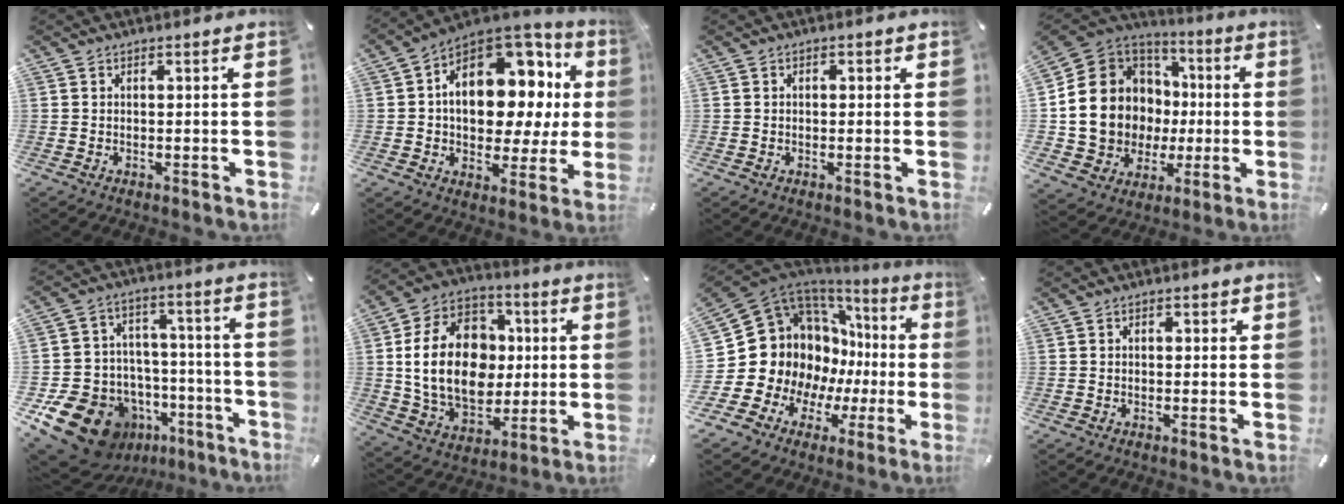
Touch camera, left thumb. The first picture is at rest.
{"total": 20.6, "force": [5.2, 13.2, 14.9], "torque": [-0.207, -0.041, 0.087]}
{"total": 1.1, "force": [-0.1, 0.9, 0.5], "torque": [-0.010, 0.006, -0.005]}
{"total": 15.7, "force": [-0.3, 14.6, 5.5], "torque": [-0.127, -0.025, 0.022]}
{"total": 19.0, "force": [-10.0, 13.9, 8.3], "torque": [-0.125, 0.054, -0.142]}
{"total": 20.7, "force": [0.7, 16.0, 13.1], "torque": [-0.253, 0.008, 0.018]}
{"total": 17.6, "force": [3.1, 15.3, 8.2], "torque": [-0.170, -0.061, 0.093]}
{"total": 1.2, "force": [-0.1, 0.9, 0.6], "torque": [-0.012, 0.007, -0.005]}